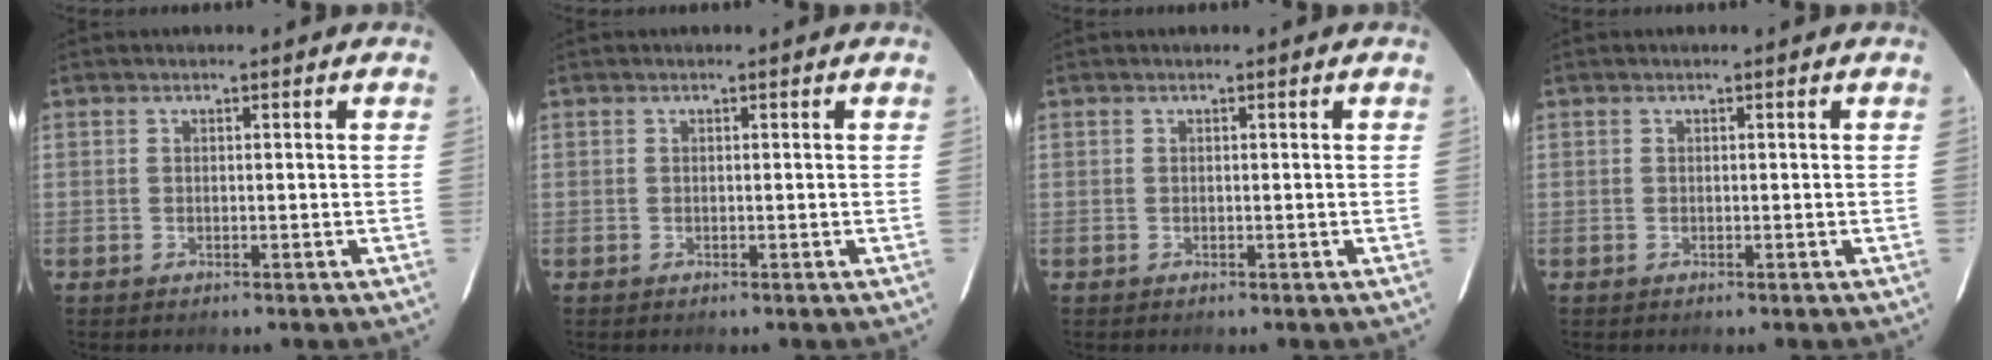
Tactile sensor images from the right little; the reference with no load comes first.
{"total": 0.0}
{"total": 0.0}
{"total": 0.0}